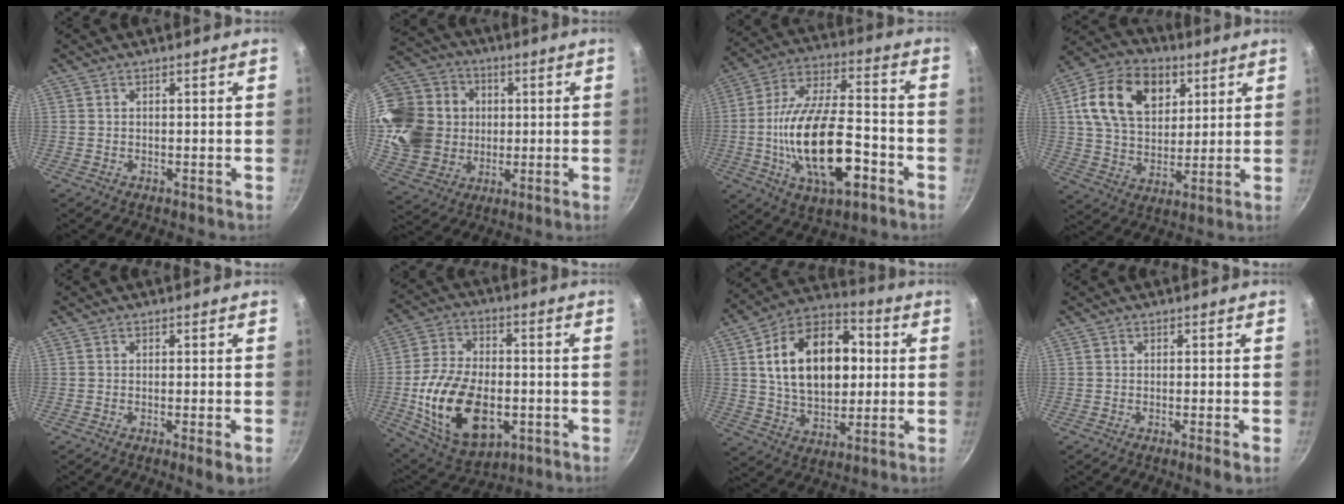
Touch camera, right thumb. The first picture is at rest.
{"total": 21.0, "force": [2.2, 18.0, 10.6], "torque": [-0.199, 0.016, 0.053]}
{"total": 21.5, "force": [-6.1, 9.7, 18.1], "torque": [-0.319, 0.031, -0.107]}
{"total": 17.9, "force": [6.2, 12.4, 11.3], "torque": [-0.174, -0.006, 0.098]}
{"total": 2.9, "force": [-1.1, 0.3, 2.7], "torque": [-0.053, -0.004, -0.017]}
{"total": 20.3, "force": [-4.3, 12.4, 15.4], "torque": [-0.270, 0.017, -0.061]}
{"total": 21.4, "force": [3.2, 14.0, 15.9], "torque": [-0.229, 0.018, 0.044]}
{"total": 1.9, "force": [-0.8, 0.0, 1.7], "torque": [-0.041, -0.002, -0.015]}